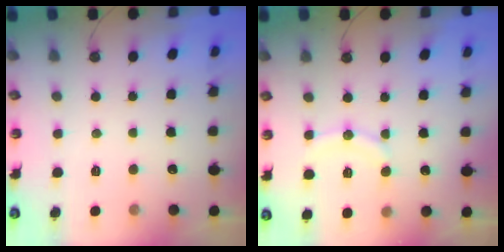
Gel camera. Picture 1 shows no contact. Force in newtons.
{"total": 8.9, "press": 8.7, "slide": 2.1}